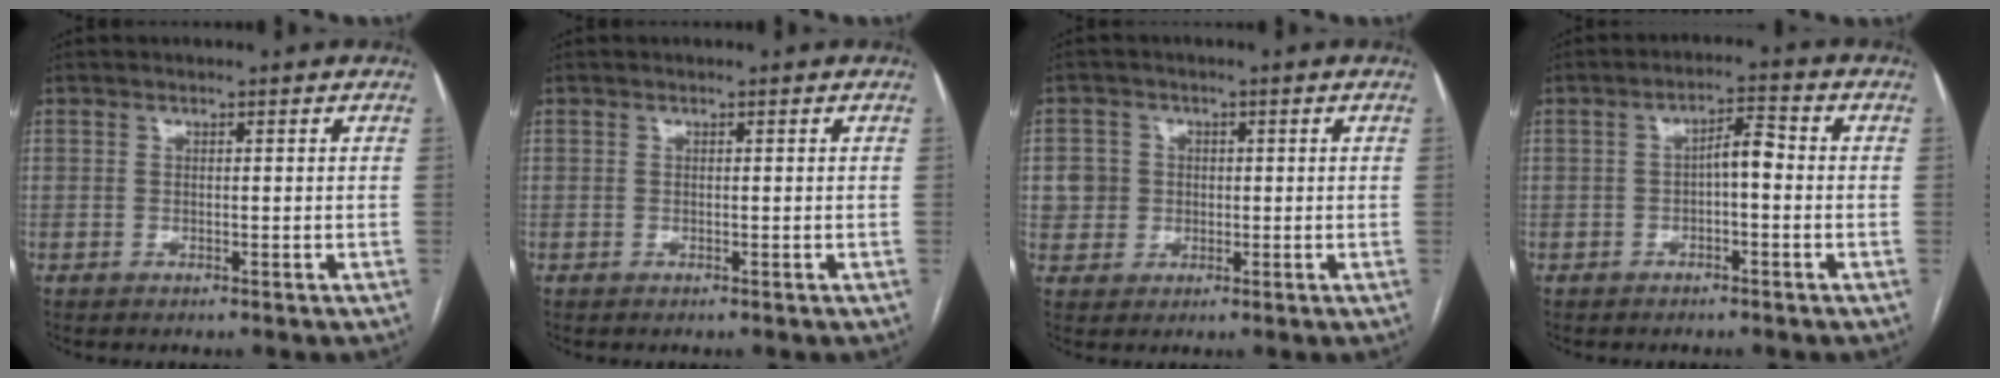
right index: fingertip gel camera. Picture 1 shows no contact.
{"total": 0.0}
{"total": 4.1, "force": [0.3, 4.1, 0.4], "torque": [0.001, 0.014, 0.011]}
{"total": 3.8, "force": [-0.5, 1.2, 3.6], "torque": [-0.058, 0.017, -0.008]}